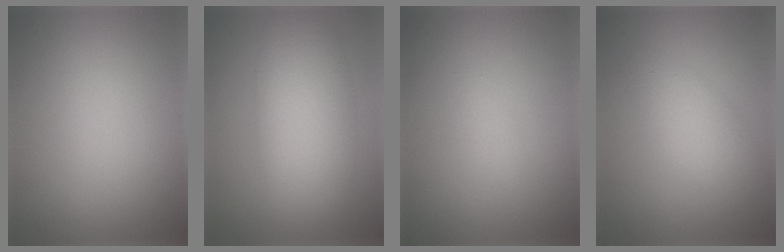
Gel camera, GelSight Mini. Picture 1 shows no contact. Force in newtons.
{"total": 7.6, "press": 7.6, "slide": 0.5}
{"total": 0.6, "press": 0.6, "slide": 0.0}
{"total": 2.7, "press": 2.7, "slide": 0.2}